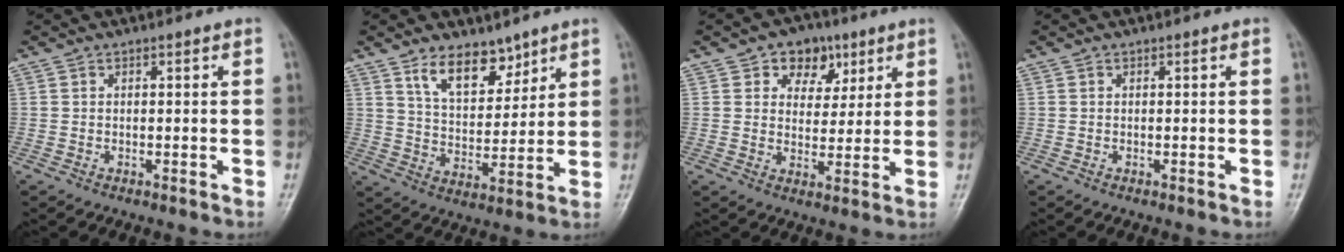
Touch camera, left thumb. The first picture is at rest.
{"total": 9.5, "force": [6.5, 5.0, 4.8], "torque": [-0.045, -0.050, 0.119]}
{"total": 8.1, "force": [4.1, 6.1, 3.4], "torque": [-0.009, -0.011, 0.059]}
{"total": 0.0}